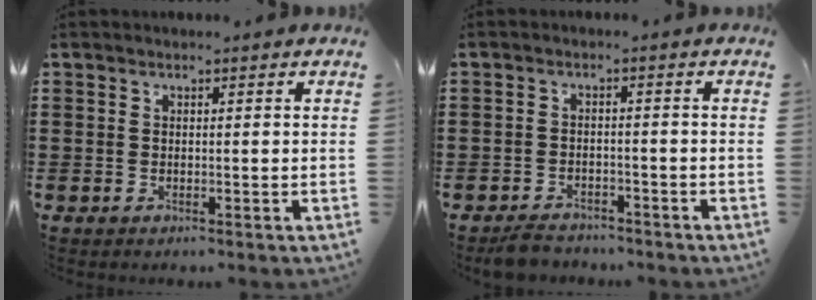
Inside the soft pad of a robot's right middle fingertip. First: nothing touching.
{"total": 2.7, "force": [-2.6, 0.8, 0.2], "torque": [-0.011, 0.003, -0.054]}